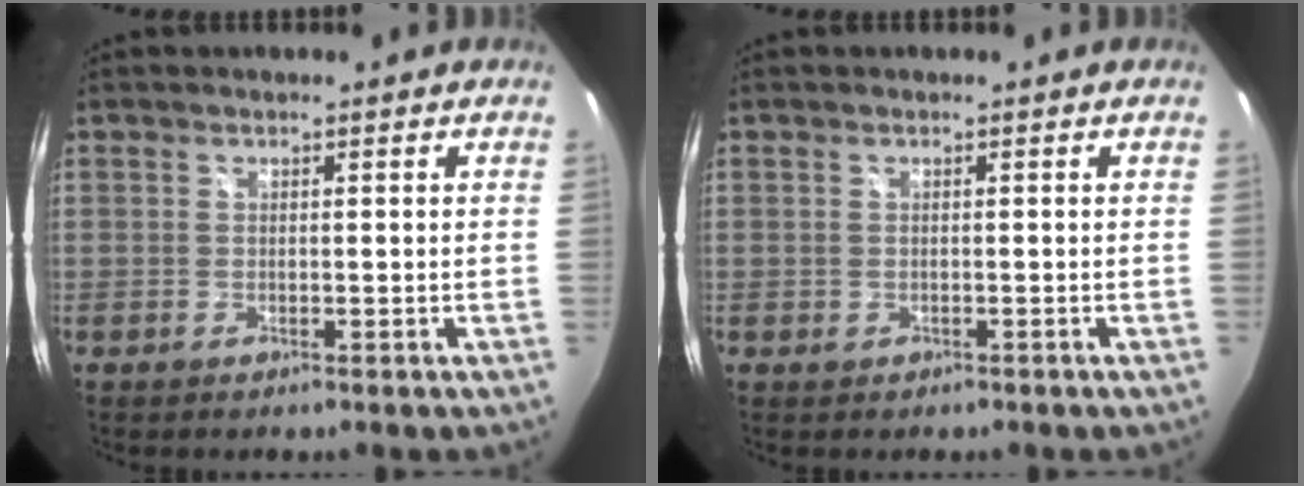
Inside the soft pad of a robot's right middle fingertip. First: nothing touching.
{"total": 0.6, "force": [-0.2, 0.6, 0.2], "torque": [-0.001, -0.001, -0.002]}